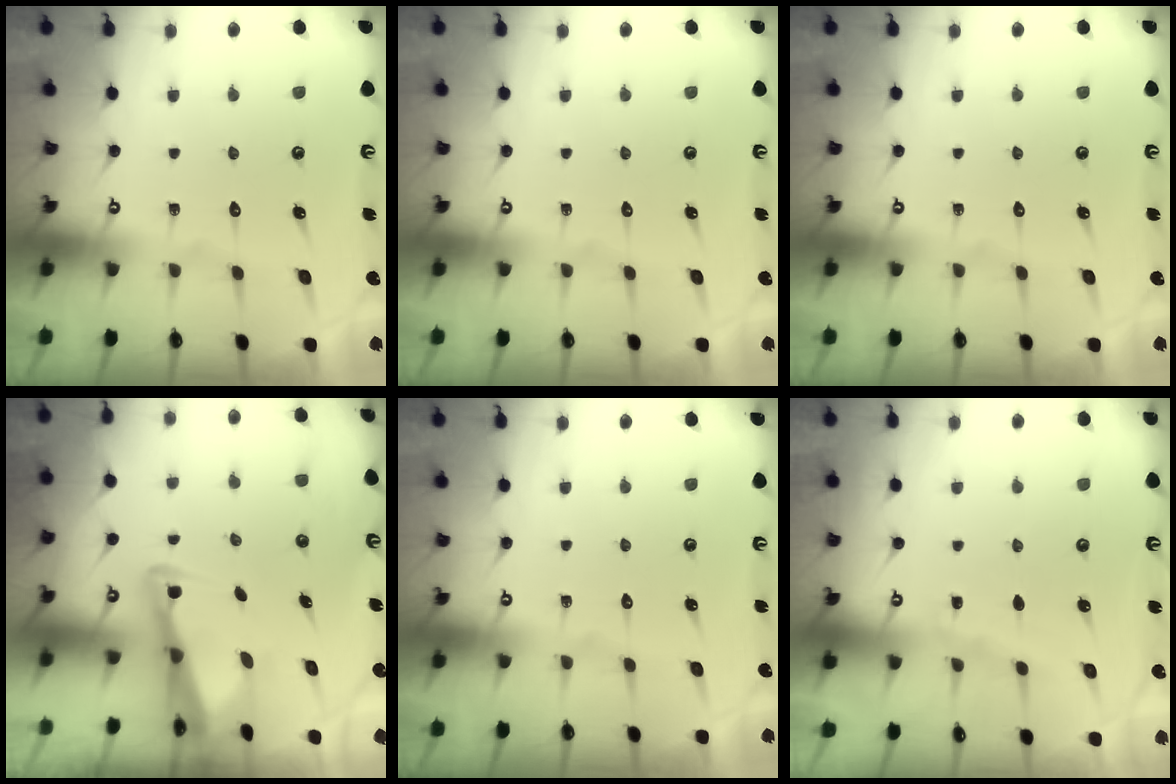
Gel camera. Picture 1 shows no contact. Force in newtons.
{"total": 0.0}
{"total": 0.0}
{"total": 3.8, "press": 3.7, "slide": 0.6}
{"total": 0.0}
{"total": 2.9, "press": 2.9, "slide": 0.4}